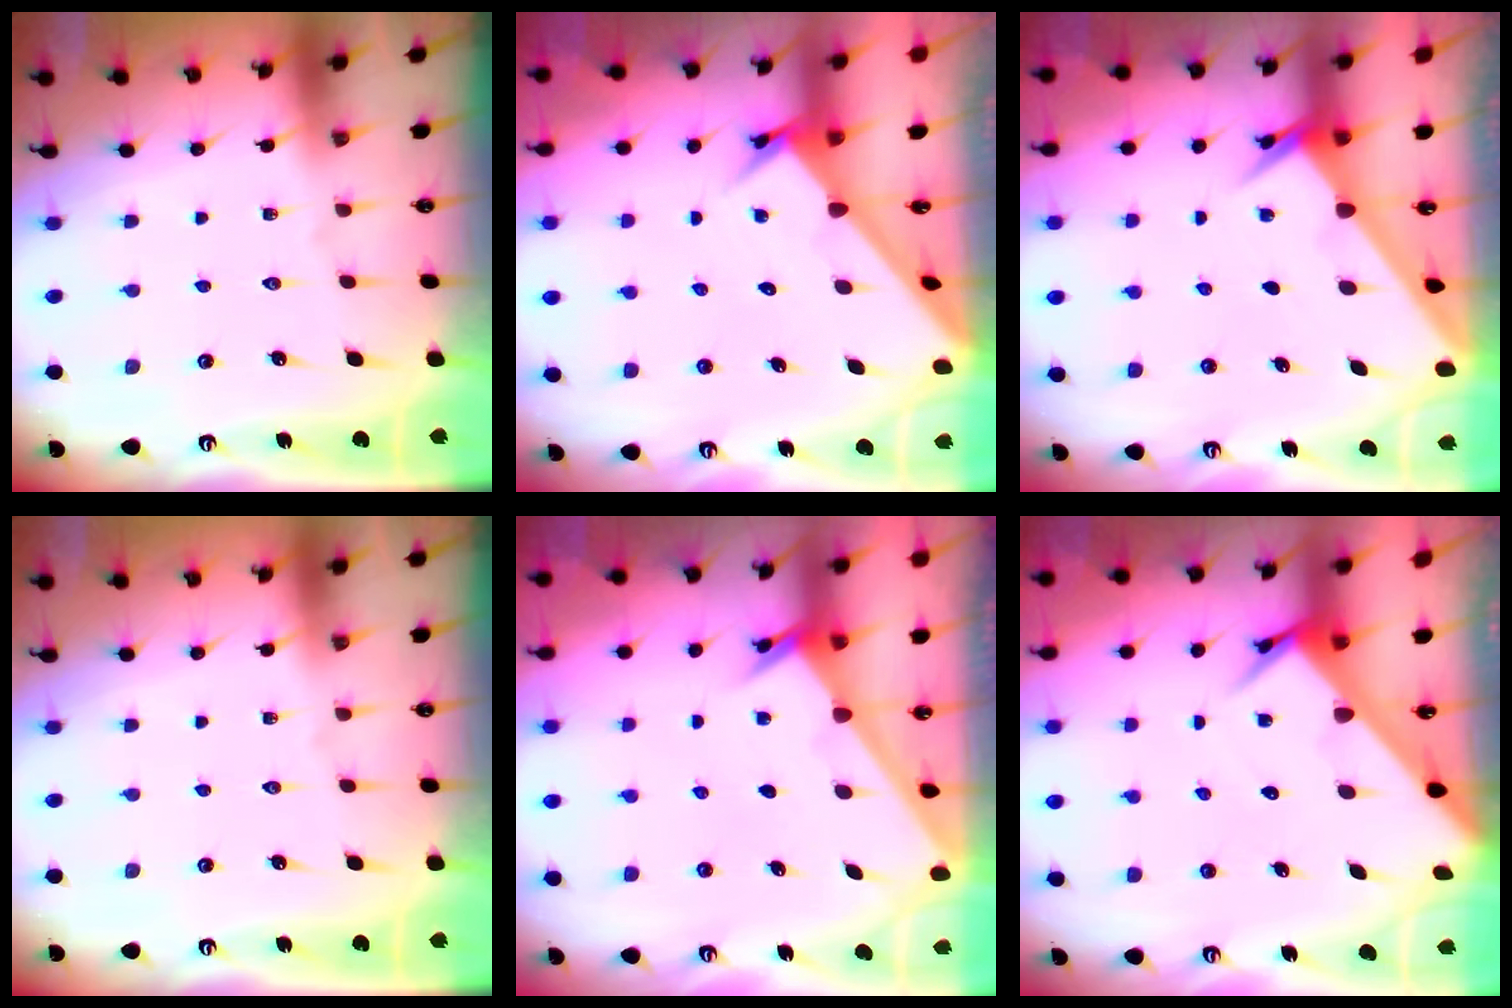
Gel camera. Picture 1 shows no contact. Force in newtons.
{"total": 3.6, "press": 3.5, "slide": 0.4}
{"total": 2.4, "press": 2.4, "slide": 0.3}
{"total": 0.0}
{"total": 2.4, "press": 2.3, "slide": 0.2}
{"total": 4.6, "press": 4.6, "slide": 0.3}